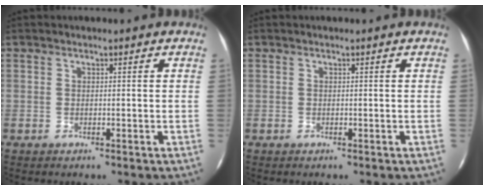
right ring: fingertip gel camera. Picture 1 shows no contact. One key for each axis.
{"total": 0.0}